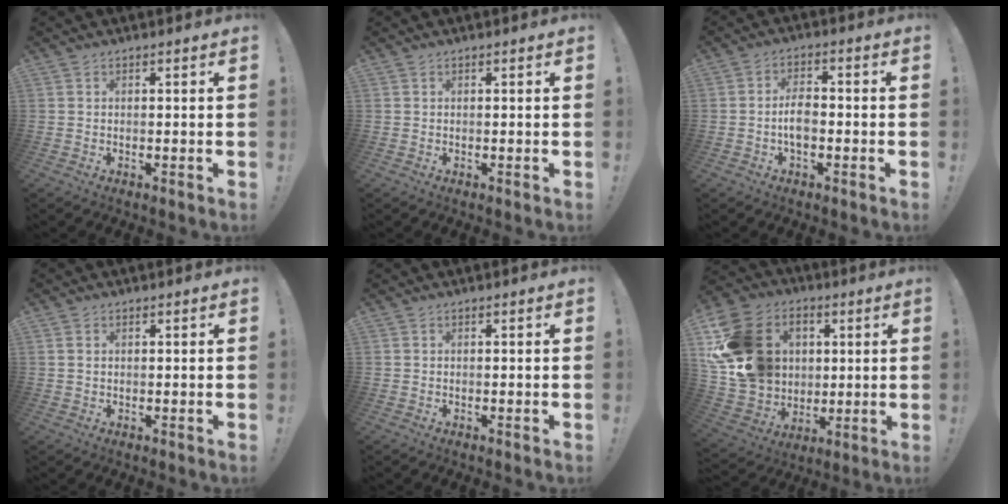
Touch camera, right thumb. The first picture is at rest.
{"total": 0.0}
{"total": 5.7, "force": [-1.3, 2.9, 4.7], "torque": [-0.089, 0.003, -0.028]}
{"total": 0.9, "force": [0.4, 0.7, 0.3], "torque": [-0.007, 0.001, 0.008]}
{"total": 0.0}
{"total": 21.3, "force": [4.1, 17.9, 10.8], "torque": [-0.193, -0.002, 0.108]}